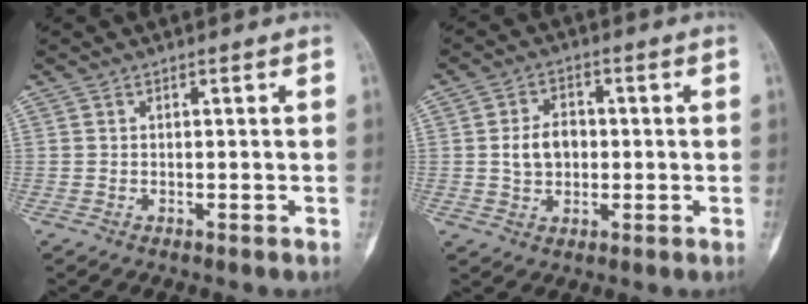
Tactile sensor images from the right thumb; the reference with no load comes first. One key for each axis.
{"total": 6.3, "fx": 0.0, "fy": 4.7, "fz": 4.3, "tx": -0.061, "ty": 0.010, "tz": 0.001}